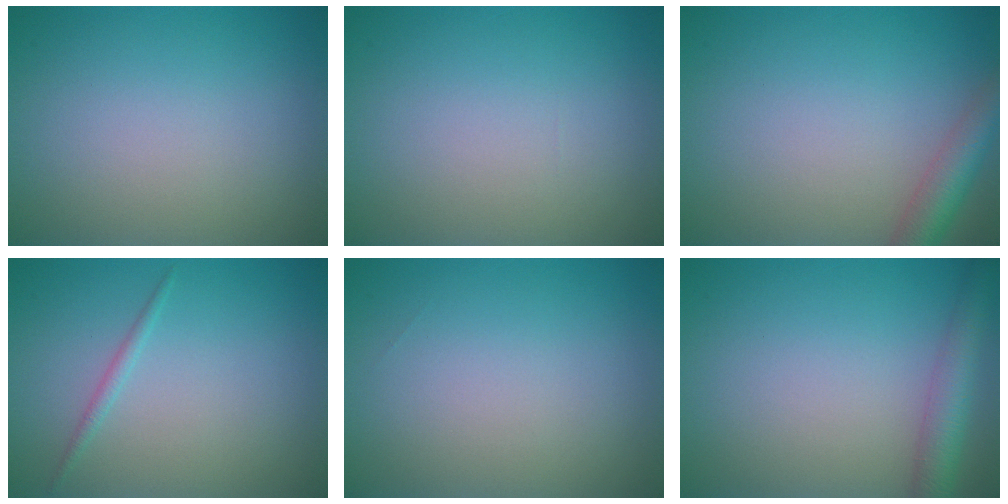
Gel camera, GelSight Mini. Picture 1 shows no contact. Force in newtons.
{"total": 0.0}
{"total": 3.5, "press": 3.5, "slide": 0.2}
{"total": 0.9, "press": 0.9, "slide": 0.0}
{"total": 0.0}
{"total": 3.5, "press": 3.5, "slide": 0.2}